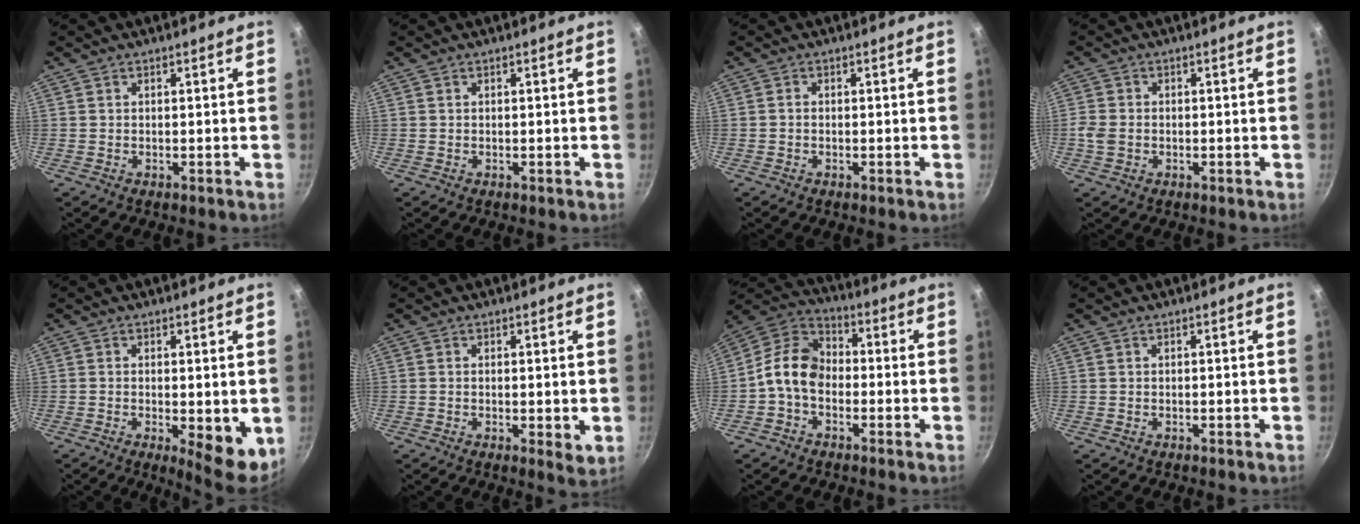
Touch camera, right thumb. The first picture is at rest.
{"total": 0.0}
{"total": 0.6, "force": [-0.1, 0.5, 0.3], "torque": [-0.003, 0.004, -0.003]}
{"total": 3.2, "force": [-0.5, 2.6, 1.8], "torque": [-0.034, 0.006, -0.012]}
{"total": 8.3, "force": [-1.3, 2.7, 7.7], "torque": [-0.093, -0.013, -0.009]}
{"total": 3.1, "force": [0.1, 1.0, 2.9], "torque": [-0.043, -0.012, 0.002]}
{"total": 10.1, "force": [-2.0, 7.3, 6.7], "torque": [-0.101, 0.039, -0.062]}
{"total": 0.0}